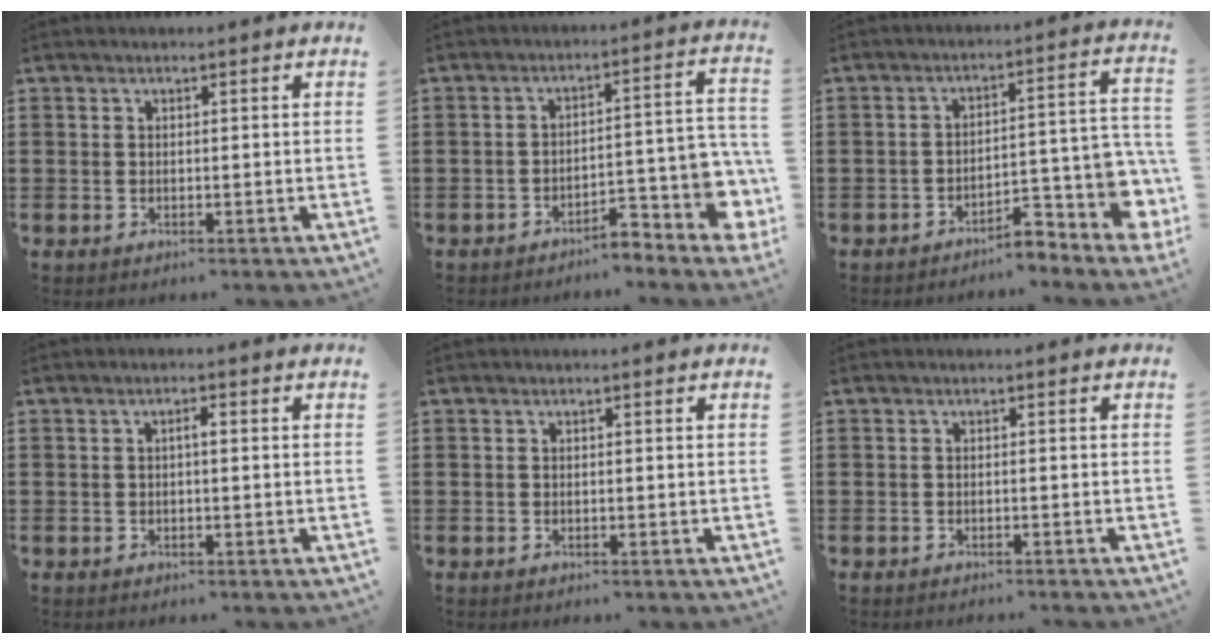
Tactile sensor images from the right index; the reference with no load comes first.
{"total": 6.0, "force": [-4.6, 1.5, 3.5], "torque": [-0.042, -0.009, -0.088]}
{"total": 6.6, "force": [-5.2, 1.8, 3.7], "torque": [-0.042, -0.006, -0.099]}
{"total": 1.1, "force": [-0.2, 0.2, 1.1], "torque": [-0.021, 0.001, -0.003]}
{"total": 0.0}
{"total": 0.6, "force": [-0.5, -0.1, 0.3], "torque": [-0.005, -0.001, -0.011]}